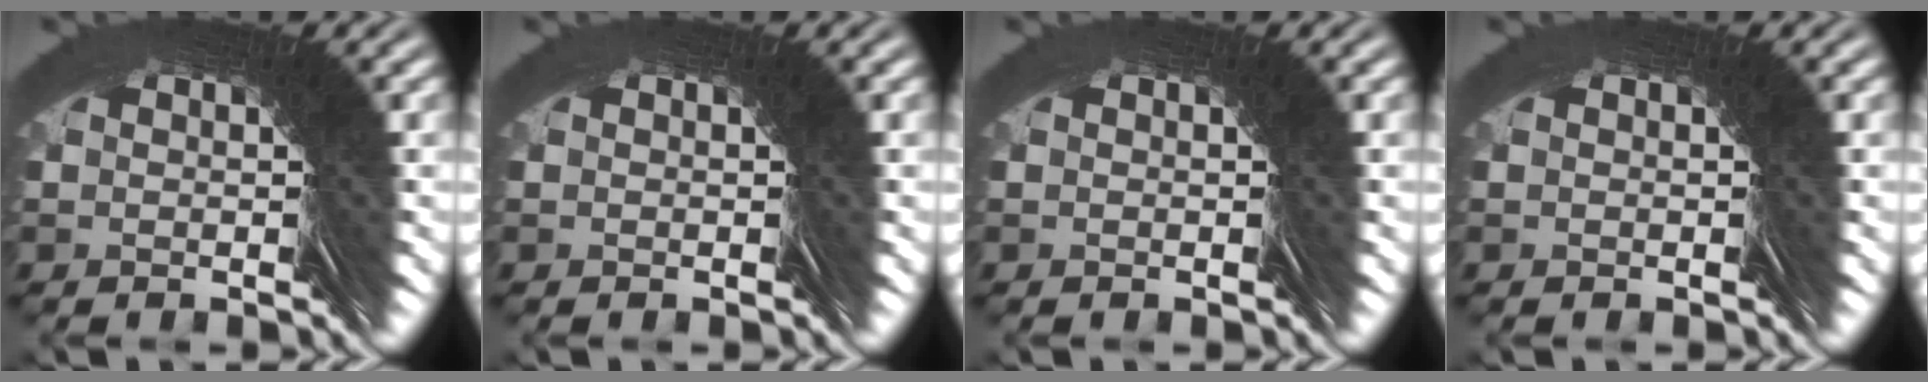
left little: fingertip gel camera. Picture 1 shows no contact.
{"total": 0.0}
{"total": 0.0}
{"total": 0.0}